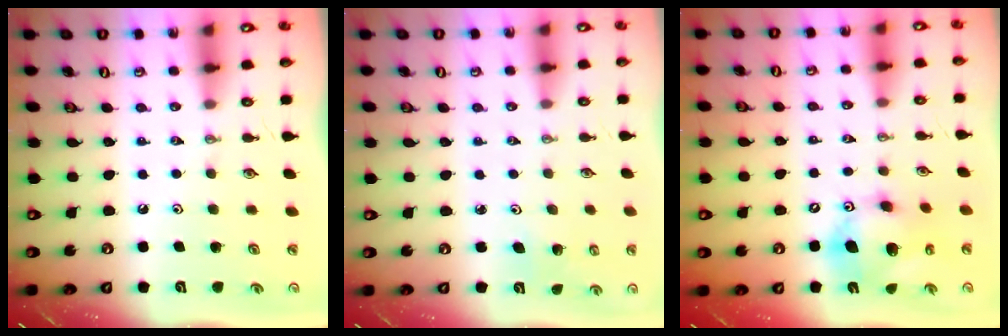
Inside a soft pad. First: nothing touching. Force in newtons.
{"total": 2.9, "press": 2.8, "slide": 0.8}
{"total": 14.2, "press": 13.9, "slide": 2.9}